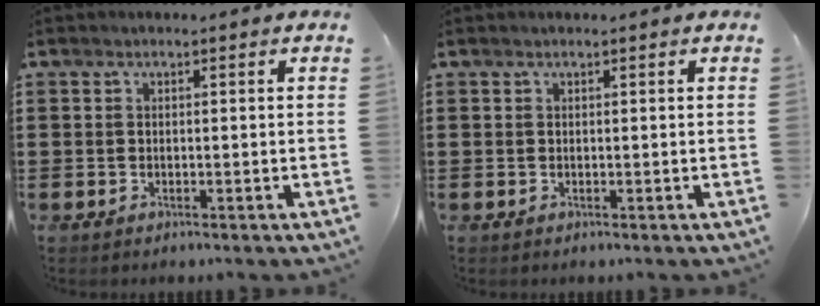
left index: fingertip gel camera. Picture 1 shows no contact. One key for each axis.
{"total": 0.0}